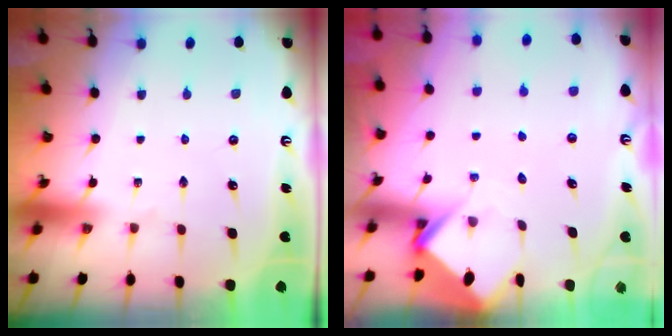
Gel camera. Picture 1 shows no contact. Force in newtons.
{"total": 4.1, "press": 4.1, "slide": 0.2}